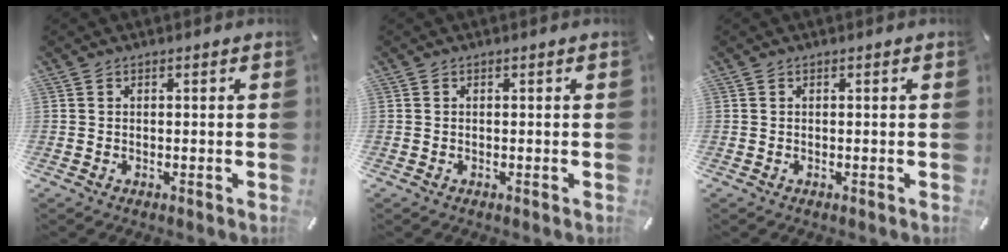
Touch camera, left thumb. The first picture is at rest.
{"total": 0.0}
{"total": 0.0}